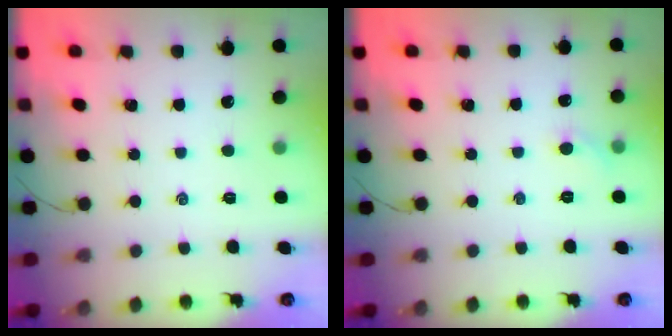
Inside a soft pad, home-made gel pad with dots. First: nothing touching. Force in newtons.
{"total": 3.6, "press": 3.4, "slide": 1.3}